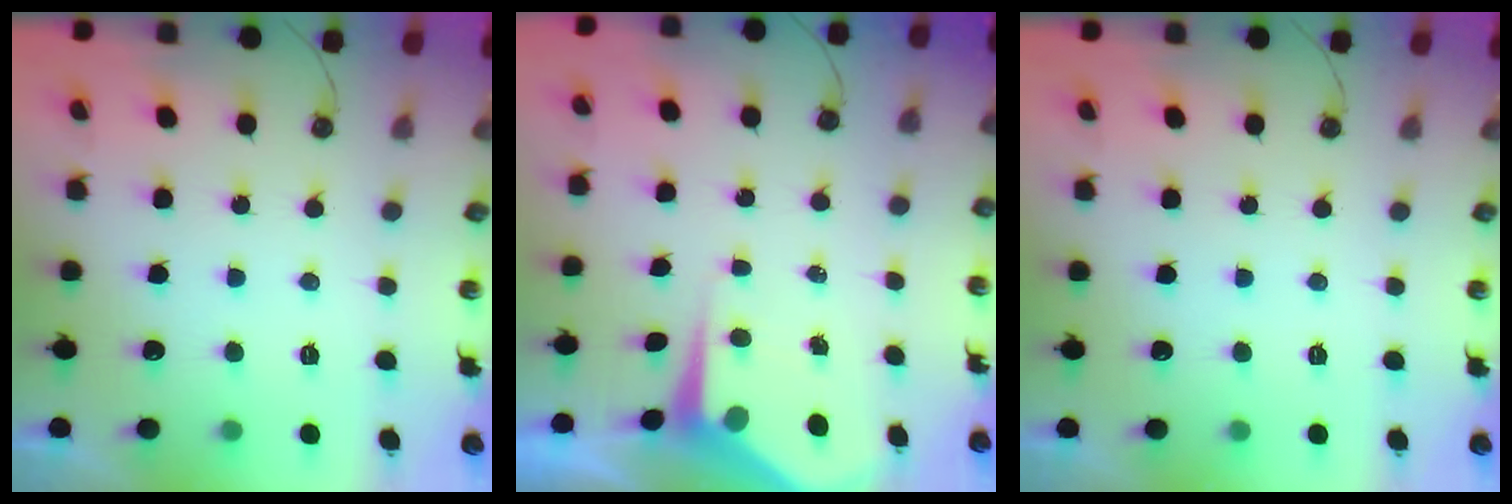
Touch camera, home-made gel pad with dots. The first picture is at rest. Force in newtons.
{"total": 5.2, "press": 5.2, "slide": 0.4}
{"total": 0.0}